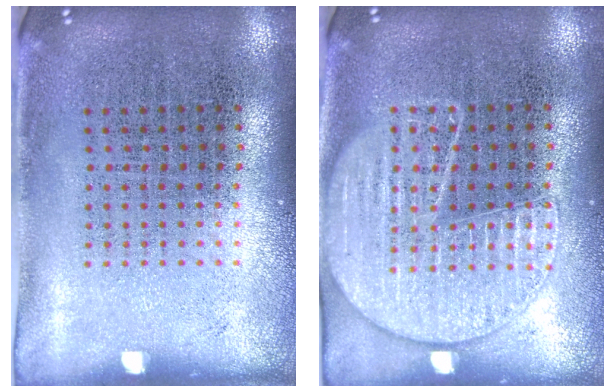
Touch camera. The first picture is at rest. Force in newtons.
{"total": 1.7, "press": 1.6, "slide": 0.2}